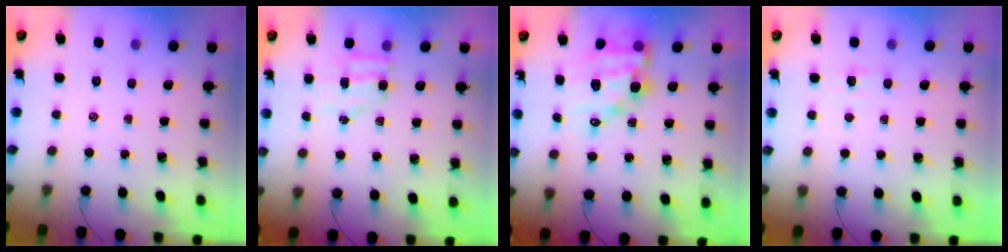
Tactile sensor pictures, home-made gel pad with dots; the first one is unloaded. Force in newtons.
{"total": 4.5, "press": 4.5, "slide": 0.8}
{"total": 10.8, "press": 10.3, "slide": 3.0}
{"total": 2.2, "press": 2.0, "slide": 0.8}